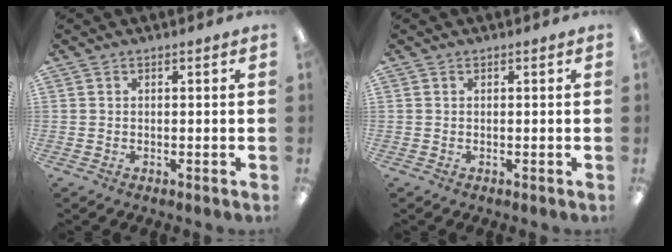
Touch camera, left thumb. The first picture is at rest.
{"total": 0.0}